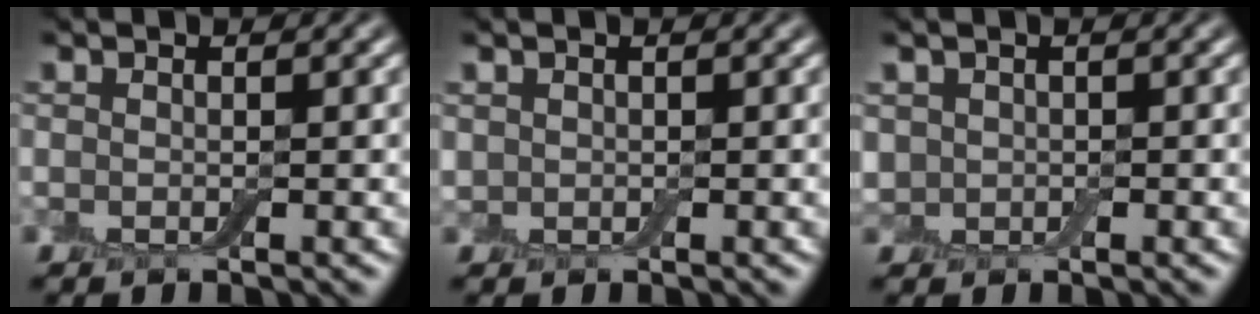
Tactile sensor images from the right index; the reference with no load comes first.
{"total": 0.7, "force": [0.3, 0.6, 0.1], "torque": [0.000, 0.000, 0.005]}
{"total": 1.6, "force": [0.3, 1.5, 0.6], "torque": [-0.012, -0.003, 0.001]}